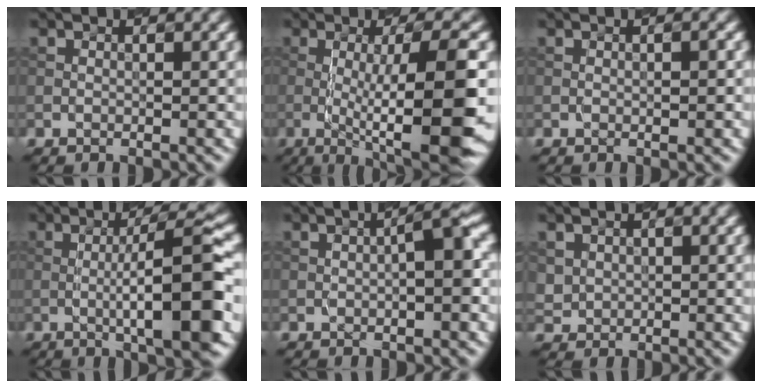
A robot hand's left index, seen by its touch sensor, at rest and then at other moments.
{"total": 11.7, "force": [-2.1, 2.3, 11.3], "torque": [-0.155, 0.000, -0.030]}
{"total": 1.1, "force": [0.0, 0.2, 1.0], "torque": [-0.013, 0.000, 0.000]}
{"total": 10.1, "force": [-1.0, 1.8, 9.9], "torque": [-0.129, 0.011, -0.018]}
{"total": 4.0, "force": [0.1, 0.7, 4.0], "torque": [-0.059, 0.012, 0.001]}
{"total": 1.3, "force": [0.5, 1.3, 0.2], "torque": [-0.003, -0.004, 0.016]}